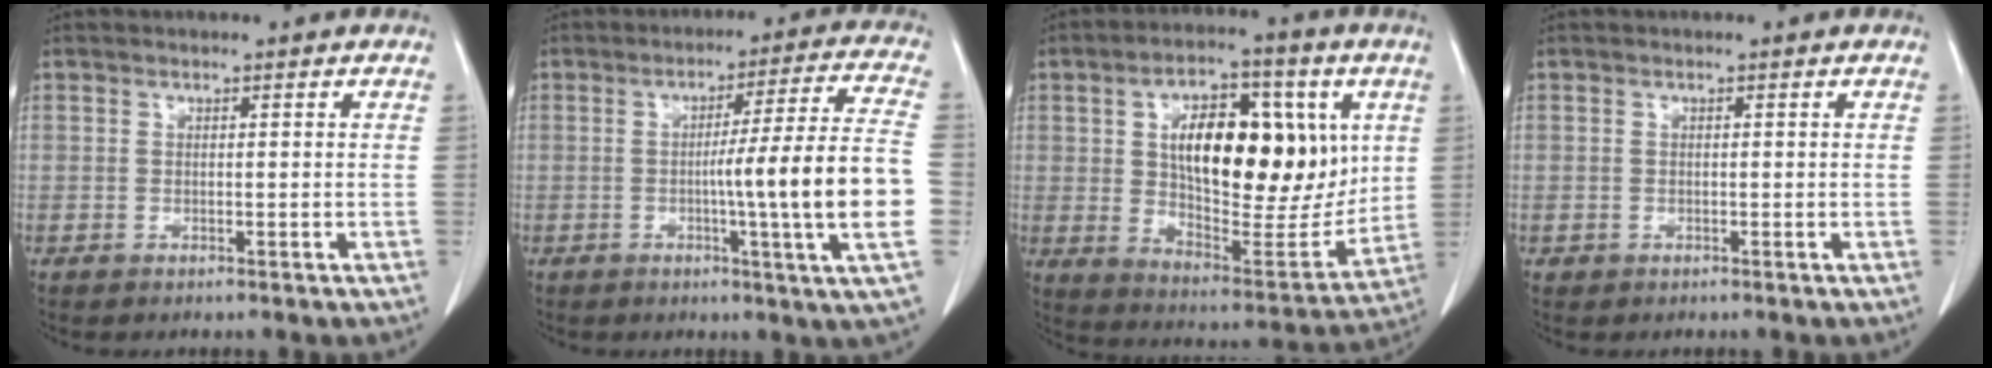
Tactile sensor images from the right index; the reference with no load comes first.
{"total": 15.4, "force": [-2.4, -2.2, 15.1], "torque": [-0.223, -0.006, -0.042]}
{"total": 22.8, "force": [4.7, 10.2, 19.9], "torque": [-0.321, 0.006, 0.077]}
{"total": 0.5, "force": [-0.2, 0.5, 0.0], "torque": [0.001, 0.004, -0.003]}